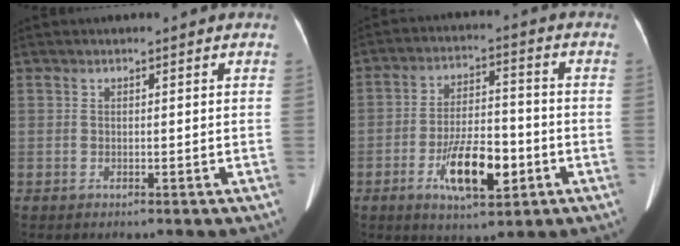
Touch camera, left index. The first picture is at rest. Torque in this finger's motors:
{"motor_torque": [1.23, 0.91, 0.26, 0.05]}